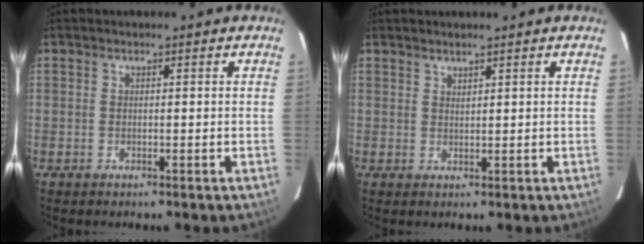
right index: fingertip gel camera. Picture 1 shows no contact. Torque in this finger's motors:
{"motor_torque": [-0.08, 0.06, -0.02, 0.00]}